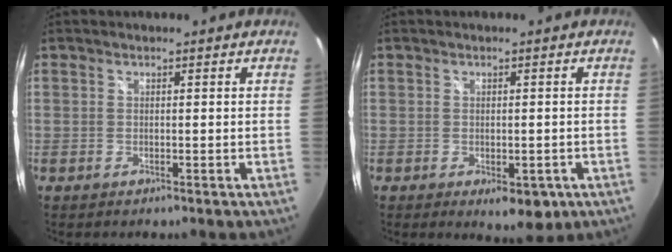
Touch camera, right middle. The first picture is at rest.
{"total": 5.6, "force": [-2.6, 2.9, 4.1], "torque": [-0.058, -0.017, -0.031]}